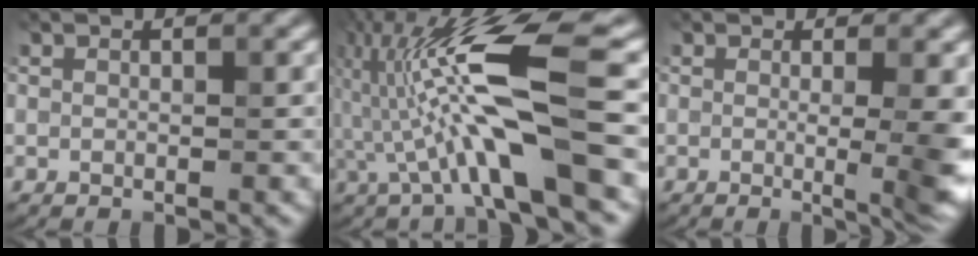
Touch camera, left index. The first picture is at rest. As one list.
[{"total": 10.6, "force": [-1.0, 1.9, 10.3], "torque": [-0.198, 0.025, -0.021]}, {"total": 6.6, "force": [-0.2, 2.2, 6.3], "torque": [-0.051, -0.006, -0.002]}]